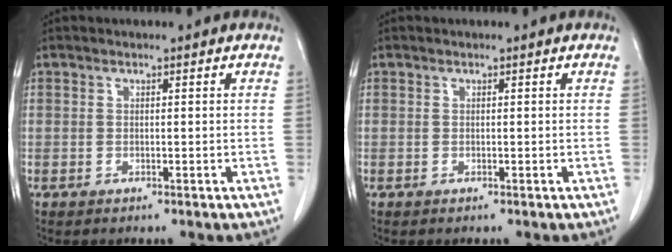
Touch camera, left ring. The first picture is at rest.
{"total": 0.0}